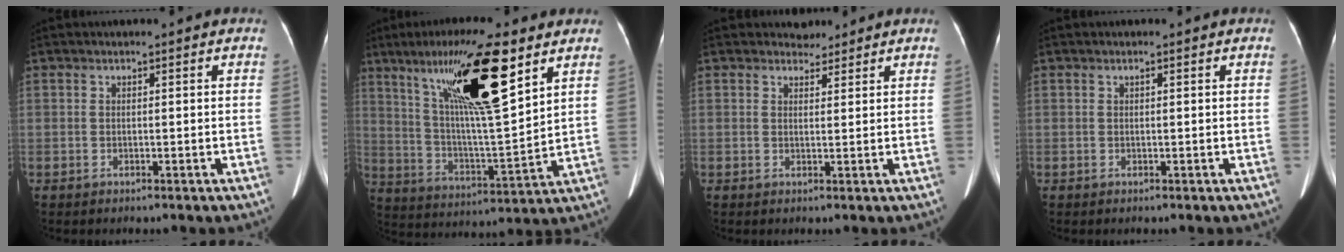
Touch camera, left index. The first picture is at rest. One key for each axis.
{"total": 18.4, "fx": 10.0, "fy": 1.7, "fz": 15.4, "tx": -0.273, "ty": 0.011, "tz": 0.177}
{"total": 1.9, "fx": 1.7, "fy": 0.8, "fz": -0.2, "tx": 0.003, "ty": 0.000, "tz": 0.025}
{"total": 0.0}